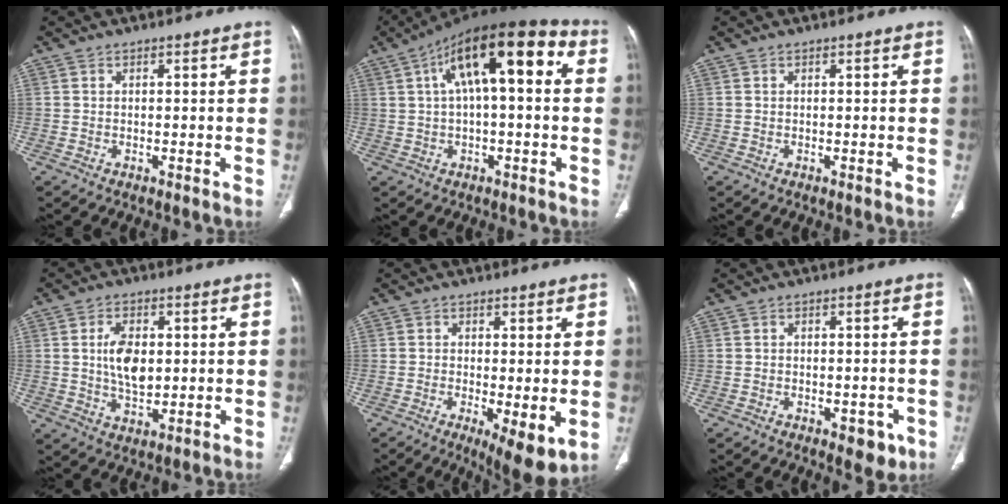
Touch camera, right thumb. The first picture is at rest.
{"total": 17.8, "force": [4.4, 6.7, 15.9], "torque": [-0.235, 0.043, 0.059]}
{"total": 0.0}
{"total": 7.8, "force": [0.9, 4.5, 6.3], "torque": [-0.103, -0.006, 0.020]}
{"total": 8.2, "force": [-2.0, 2.6, 7.5], "torque": [-0.116, -0.023, -0.029]}
{"total": 4.6, "force": [-2.0, 2.6, 3.2], "torque": [-0.015, 0.004, -0.021]}